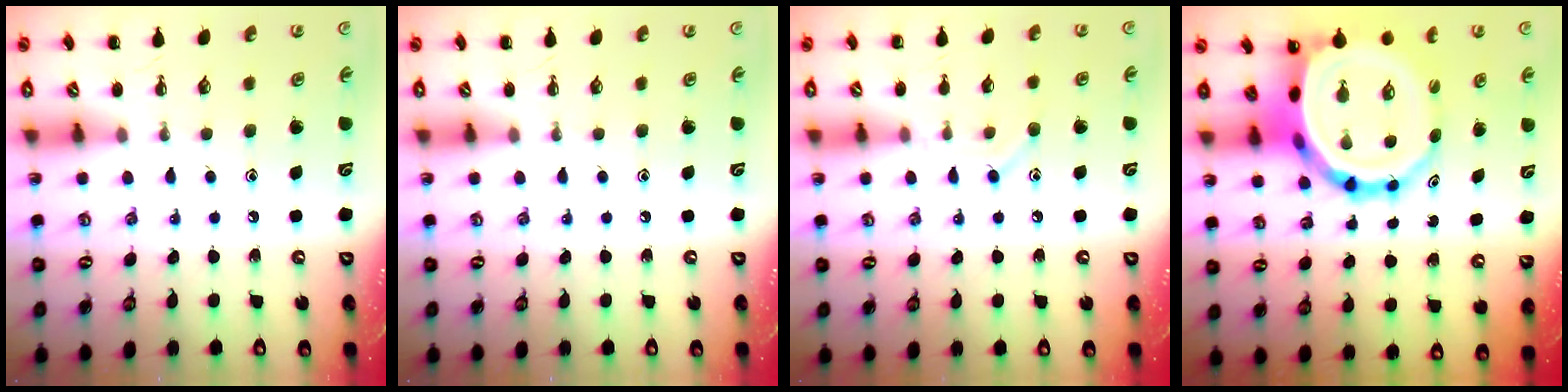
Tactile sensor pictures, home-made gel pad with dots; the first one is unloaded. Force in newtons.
{"total": 0.0}
{"total": 7.8, "press": 7.4, "slide": 2.4}
{"total": 14.2, "press": 13.5, "slide": 4.4}